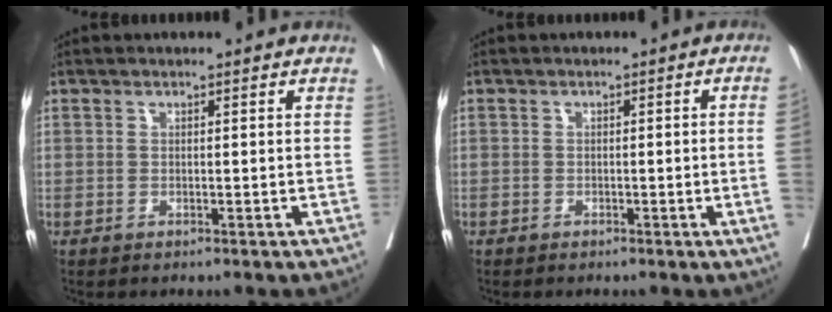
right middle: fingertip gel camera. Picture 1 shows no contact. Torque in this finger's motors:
{"motor_torque": [0.23, -0.21, -0.35, -0.21]}